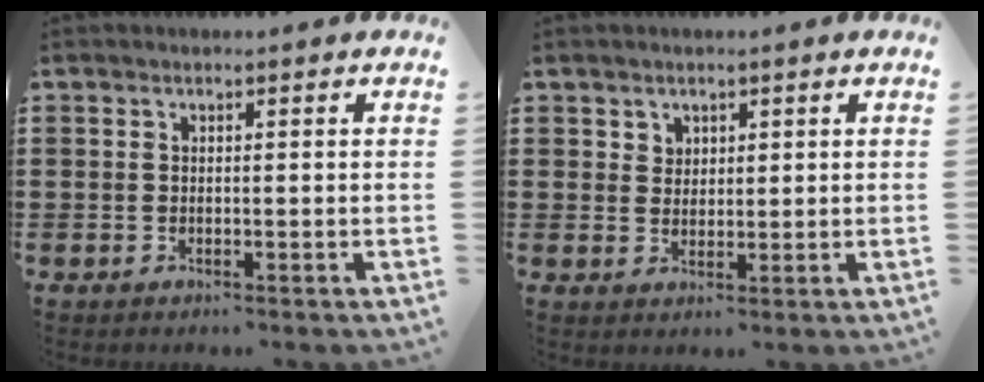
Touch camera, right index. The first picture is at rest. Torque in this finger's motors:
{"motor_torque": [0.02, 0.11, 0.04, 0.02]}